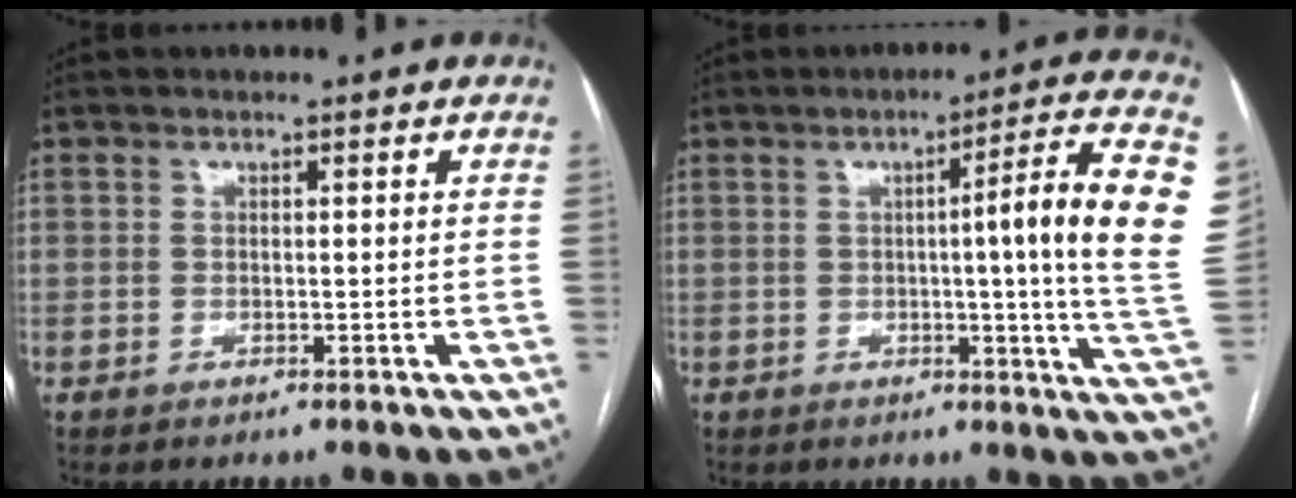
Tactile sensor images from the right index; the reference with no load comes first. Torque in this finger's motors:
{"motor_torque": [0.24, 0.05, 0.22, 0.06]}